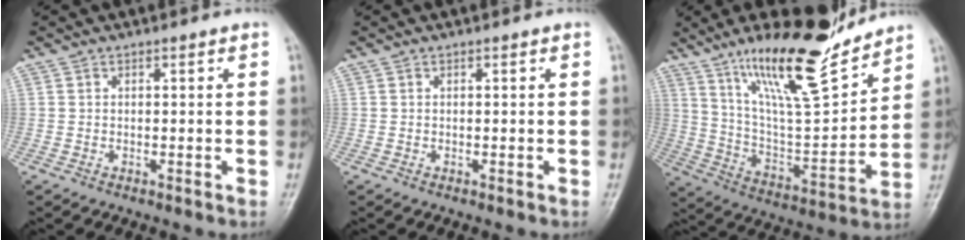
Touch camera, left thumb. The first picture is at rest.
{"total": 0.0}
{"total": 20.4, "force": [15.0, 4.4, 13.1], "torque": [-0.183, -0.086, 0.267]}